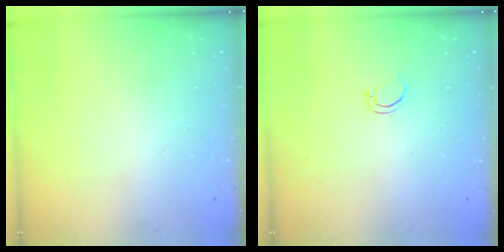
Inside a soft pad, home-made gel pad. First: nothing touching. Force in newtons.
{"total": 2.8, "press": 2.8, "slide": 0.2}